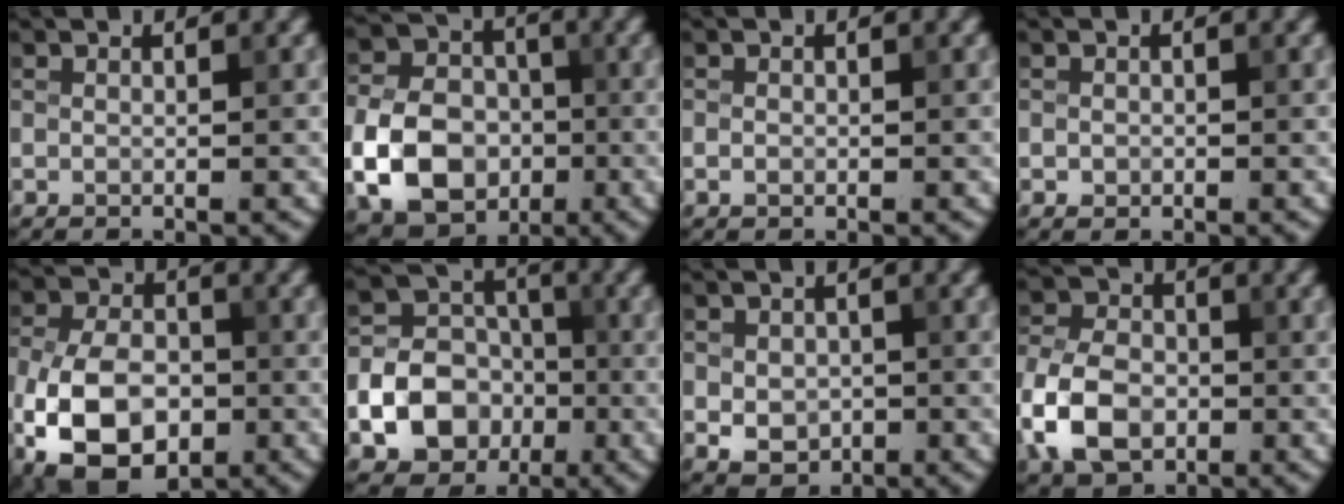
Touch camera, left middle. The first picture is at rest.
{"total": 9.0, "force": [-2.5, 6.9, 5.3], "torque": [-0.106, -0.005, -0.054]}
{"total": 0.7, "force": [-0.2, 0.6, 0.4], "torque": [-0.003, -0.002, -0.004]}
{"total": 0.7, "force": [-0.2, 0.6, 0.3], "torque": [-0.001, -0.004, -0.004]}
{"total": 10.8, "force": [-4.0, 6.9, 7.4], "torque": [-0.160, -0.020, -0.080]}
{"total": 9.9, "force": [-3.1, 8.4, 4.3], "torque": [-0.070, -0.020, -0.075]}
{"total": 3.2, "force": [-0.6, 2.5, 1.9], "torque": [-0.032, -0.007, -0.010]}
{"total": 7.9, "force": [-2.7, 5.4, 5.0], "torque": [-0.113, 0.000, -0.067]}